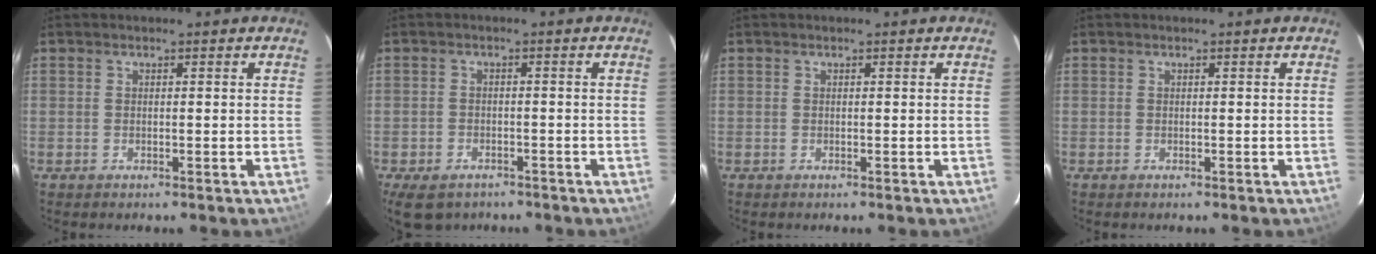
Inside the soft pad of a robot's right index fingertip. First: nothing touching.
{"total": 8.1, "force": [-5.6, 4.8, 3.4], "torque": [-0.083, -0.009, -0.084]}
{"total": 0.0}
{"total": 0.0}